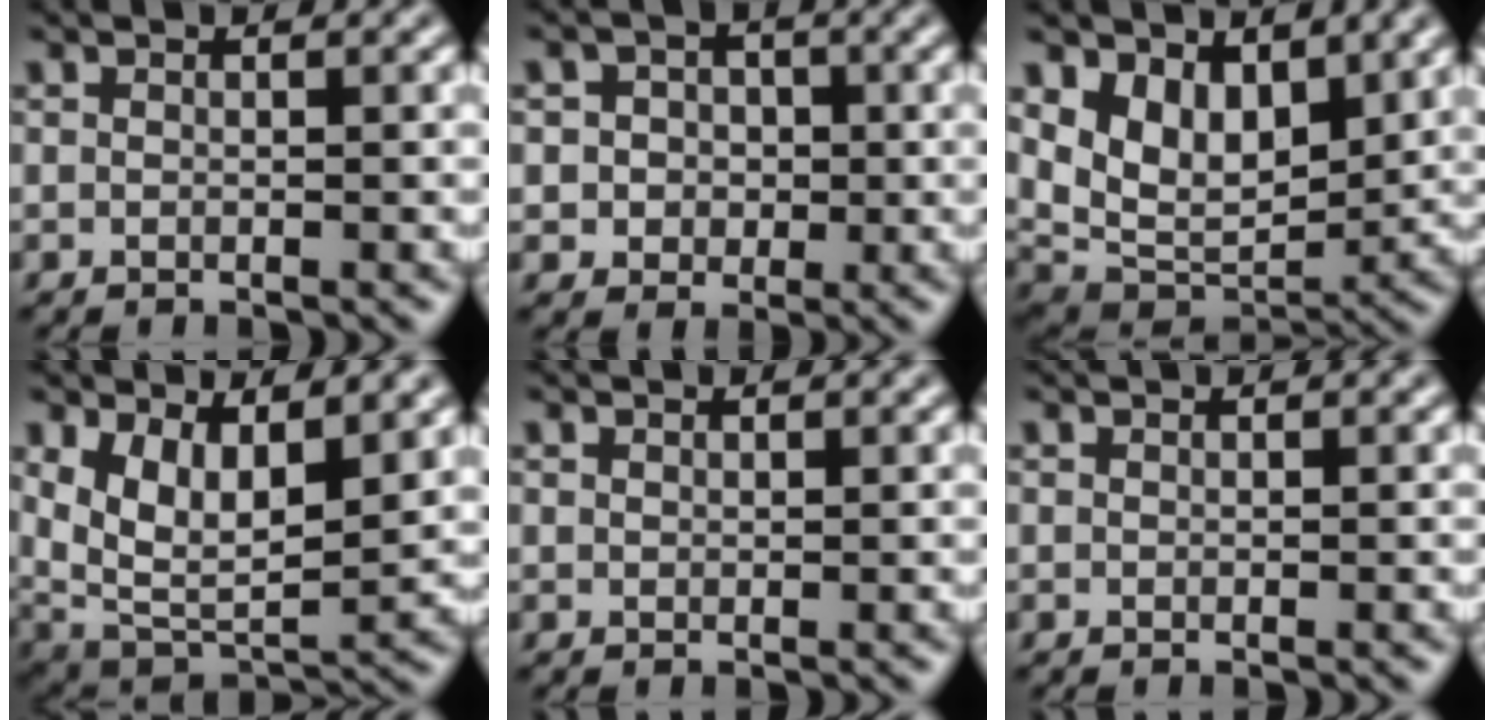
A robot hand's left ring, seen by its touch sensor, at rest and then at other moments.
{"total": 3.7, "force": [0.4, 3.5, 1.3], "torque": [-0.009, 0.007, -0.002]}
{"total": 7.2, "force": [3.2, 4.5, 4.6], "torque": [-0.083, -0.022, 0.056]}
{"total": 8.0, "force": [2.7, 4.2, 6.2], "torque": [-0.126, -0.022, 0.053]}
{"total": 0.5, "force": [0.4, 0.2, 0.1], "torque": [0.000, -0.001, 0.010]}
{"total": 0.0}